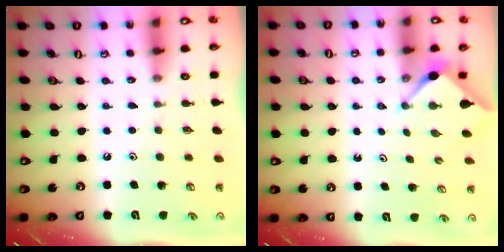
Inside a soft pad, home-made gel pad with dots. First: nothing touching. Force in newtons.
{"total": 2.9, "press": 2.8, "slide": 0.4}